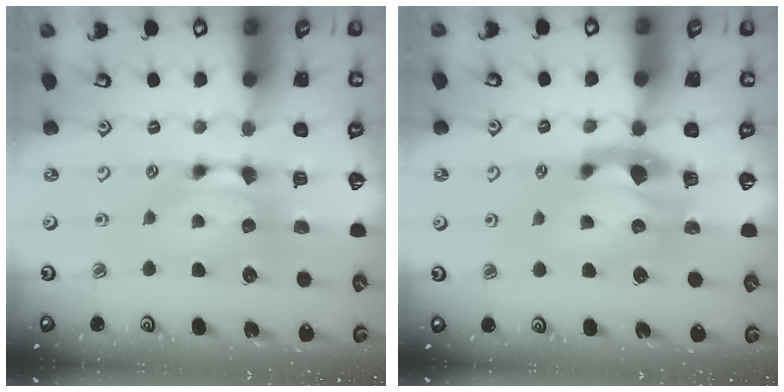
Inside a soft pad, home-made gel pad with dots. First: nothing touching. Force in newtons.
{"total": 2.3, "press": 1.9, "slide": 1.3}